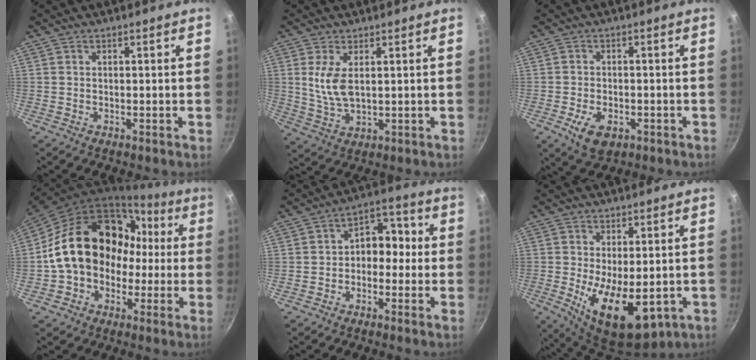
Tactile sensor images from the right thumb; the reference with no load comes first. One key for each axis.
{"total": 6.6, "fx": 1.5, "fy": 3.1, "fz": 5.6, "tx": -0.112, "ty": -0.014, "tz": 0.037}
{"total": 6.6, "fx": -2.5, "fy": 4.2, "fz": 4.5, "tx": -0.070, "ty": 0.006, "tz": -0.036}
{"total": 20.1, "fx": 0.3, "fy": 15.8, "fz": 12.4, "tx": -0.176, "ty": 0.074, "tz": 0.009}
{"total": 7.6, "fx": -0.6, "fy": 5.6, "fz": 5.1, "tx": -0.019, "ty": 0.033, "tz": -0.029}
{"total": 14.0, "fx": -2.8, "fy": 7.2, "fz": 11.7, "tx": -0.175, "ty": -0.020, "tz": -0.025}